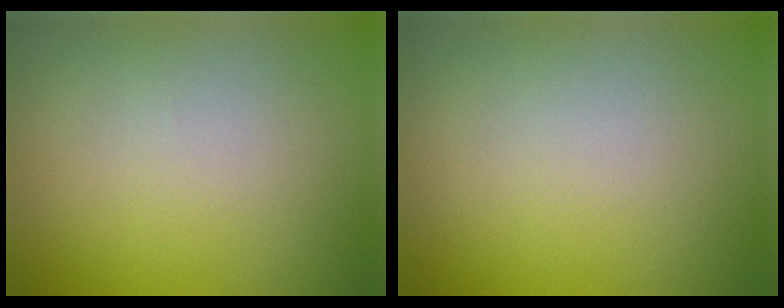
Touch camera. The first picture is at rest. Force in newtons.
{"total": 0.0}